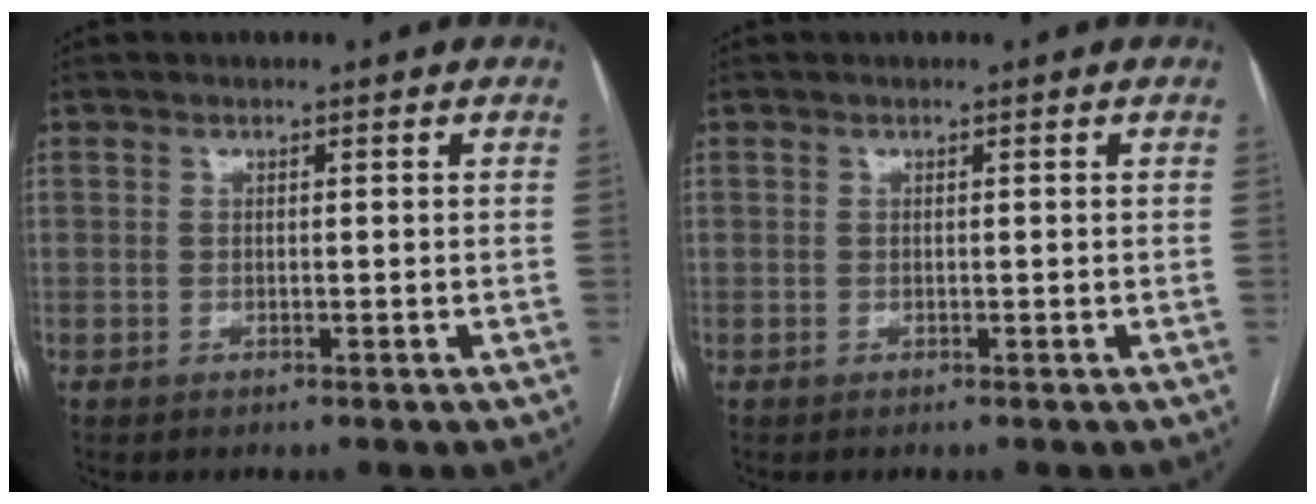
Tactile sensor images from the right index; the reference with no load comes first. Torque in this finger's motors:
{"motor_torque": [0.00, 0.00, 0.00, 0.00]}